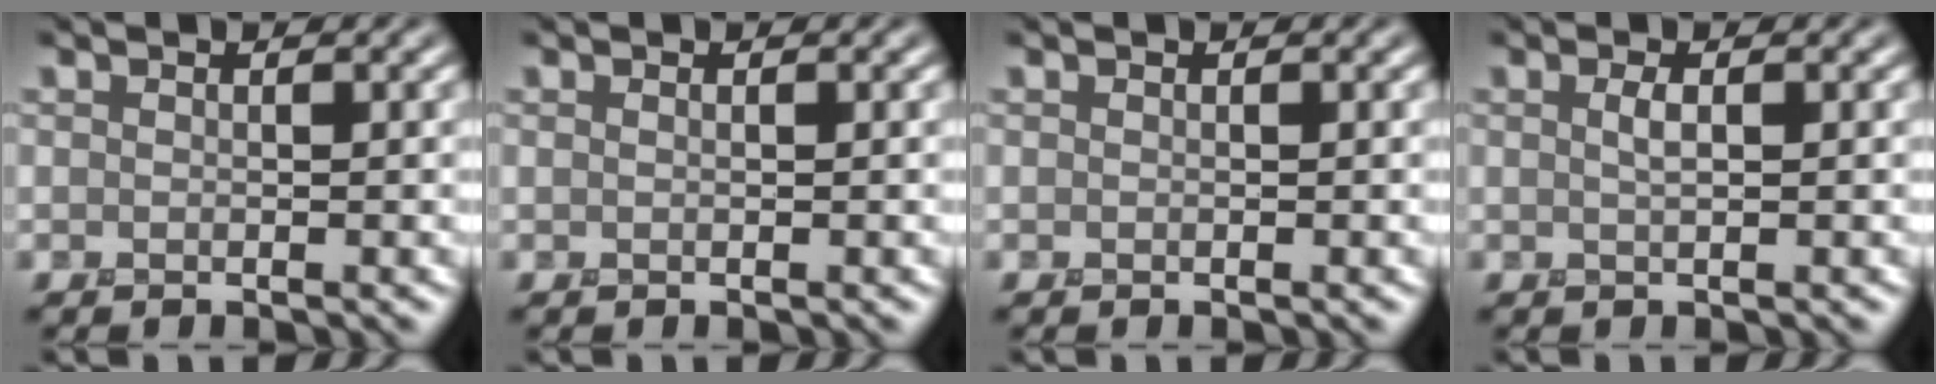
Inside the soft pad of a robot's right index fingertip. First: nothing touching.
{"total": 0.0}
{"total": 0.0}
{"total": 1.0, "force": [0.3, 0.0, 0.9], "torque": [-0.023, 0.007, 0.004]}